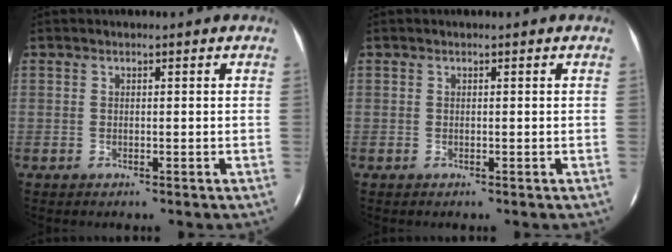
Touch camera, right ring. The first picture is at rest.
{"total": 0.0}